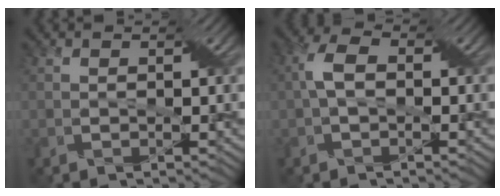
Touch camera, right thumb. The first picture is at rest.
{"total": 3.4, "force": [-0.1, 1.9, 2.8], "torque": [-0.066, 0.012, -0.006]}